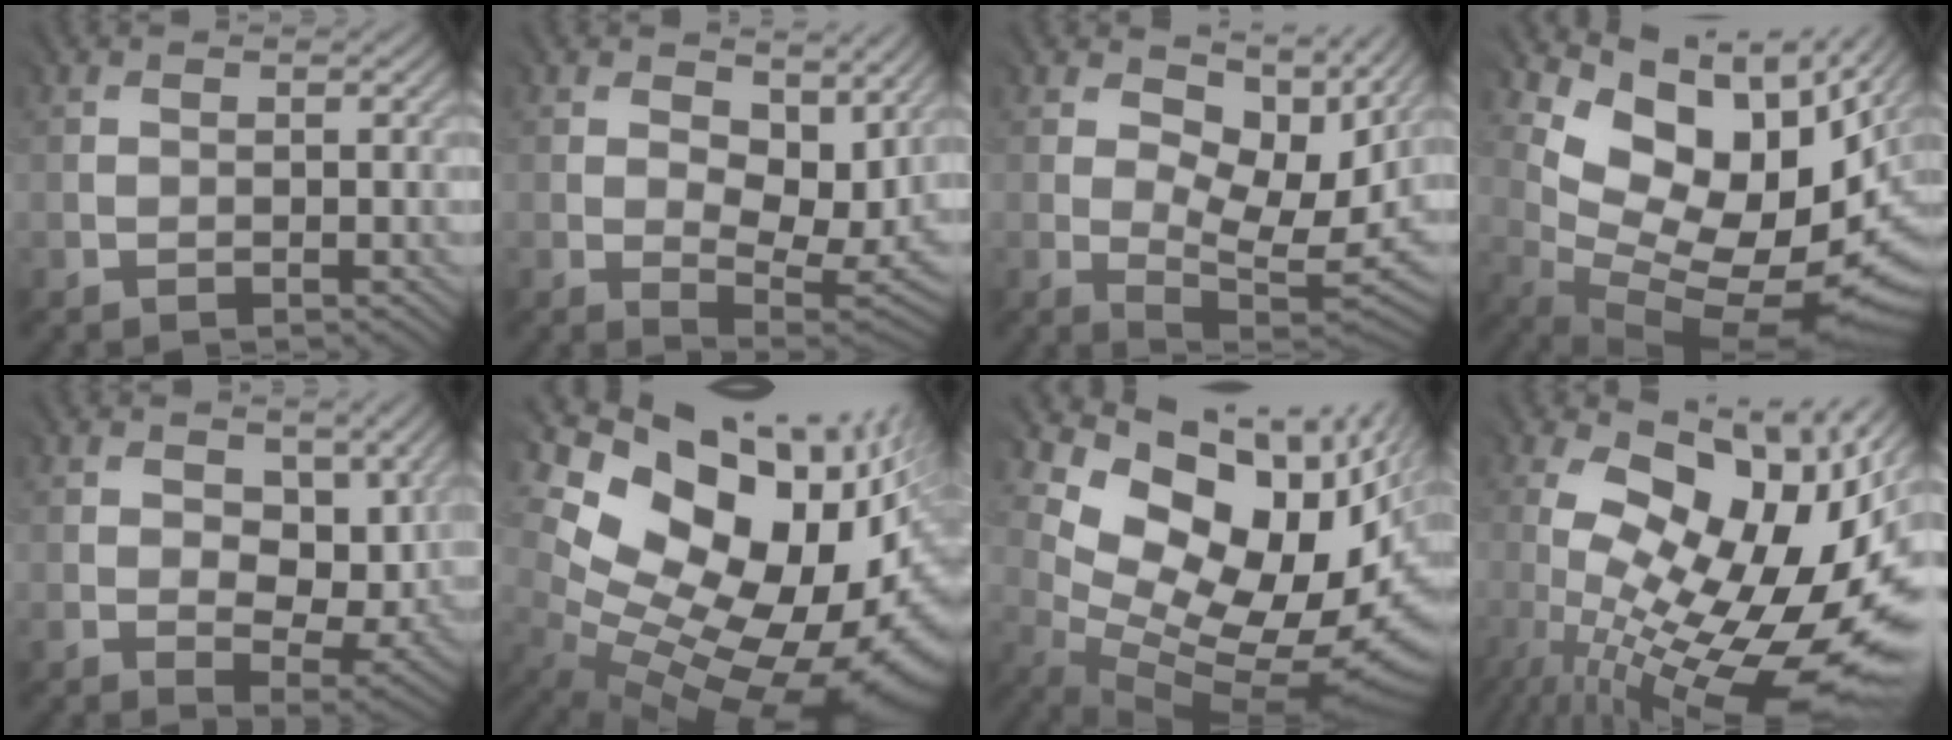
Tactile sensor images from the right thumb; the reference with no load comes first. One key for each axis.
{"total": 9.5, "fx": 3.7, "fy": 5.5, "fz": 6.9, "tx": -0.126, "ty": -0.020, "tz": 0.073}
{"total": 13.1, "fx": 3.6, "fy": 7.6, "fz": 10.1, "tx": -0.170, "ty": -0.010, "tz": 0.072}
{"total": 11.8, "fx": 4.8, "fy": 6.2, "fz": 8.8, "tx": -0.158, "ty": -0.017, "tz": 0.110}
{"total": 7.9, "fx": 1.8, "fy": 5.2, "fz": 5.7, "tx": -0.105, "ty": -0.014, "tz": 0.036}
{"total": 17.9, "fx": 1.6, "fy": 12.0, "fz": 13.2, "tx": -0.199, "ty": -0.019, "tz": 0.084}
{"total": 14.9, "fx": 3.9, "fy": 8.9, "fz": 11.3, "tx": -0.170, "ty": -0.014, "tz": 0.091}
{"total": 19.2, "fx": -2.7, "fy": 9.0, "fz": 16.7, "tx": -0.227, "ty": -0.013, "tz": -0.032}